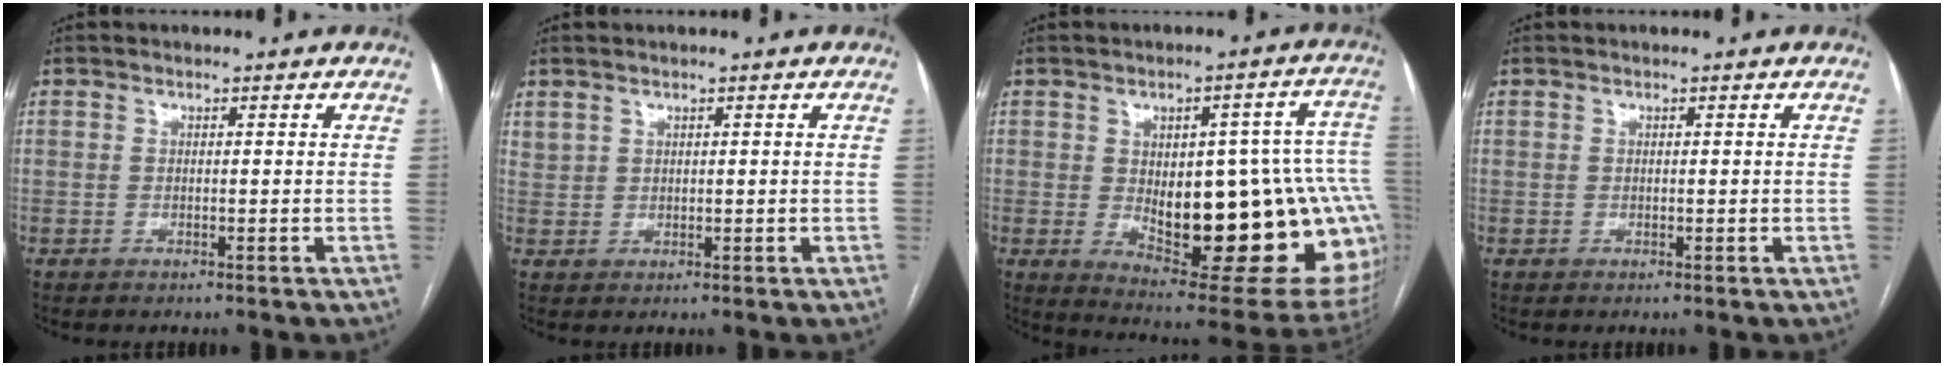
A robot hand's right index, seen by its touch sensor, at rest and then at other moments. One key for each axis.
{"total": 1.9, "fx": 1.4, "fy": 1.1, "fz": 0.6, "tx": -0.013, "ty": 0.005, "tz": 0.034}
{"total": 26.7, "fx": -2.5, "fy": 7.9, "fz": 25.3, "tx": -0.272, "ty": 0.013, "tz": -0.009}
{"total": 0.6, "fx": 0.2, "fy": 0.4, "fz": 0.4, "tx": -0.008, "ty": 0.000, "tz": 0.007}